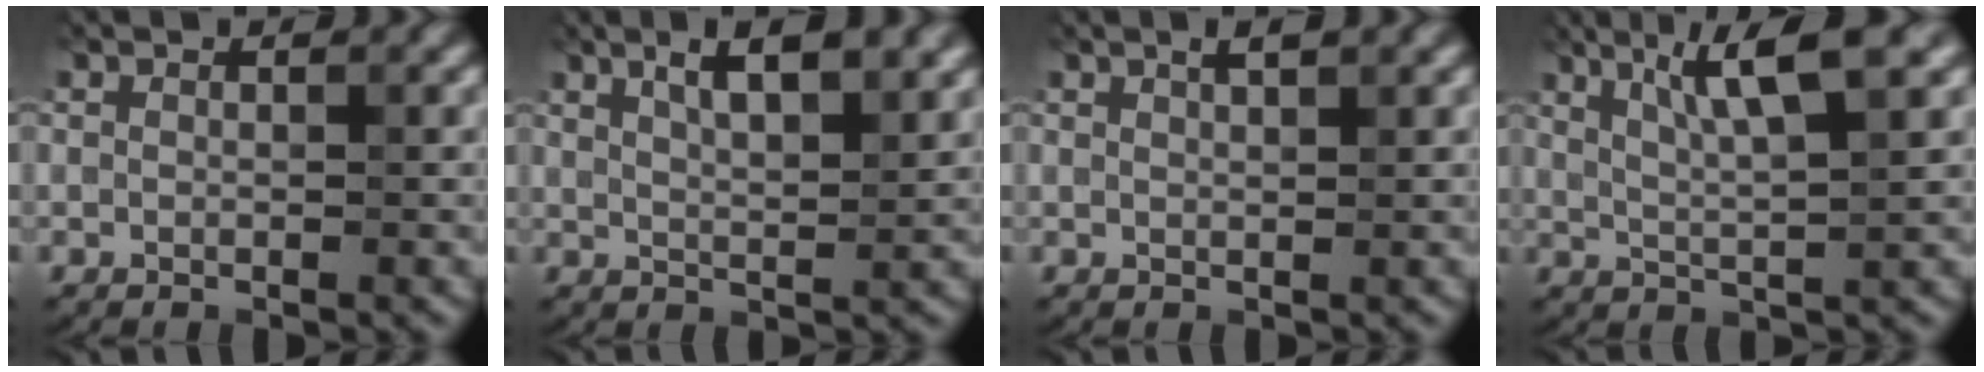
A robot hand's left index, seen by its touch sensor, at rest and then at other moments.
{"total": 5.8, "force": [3.2, 1.9, 4.4], "torque": [-0.051, 0.026, 0.034]}
{"total": 1.6, "force": [0.9, 0.5, 1.3], "torque": [-0.010, 0.005, 0.006]}
{"total": 5.6, "force": [2.5, 0.7, 4.9], "torque": [-0.089, 0.008, 0.049]}